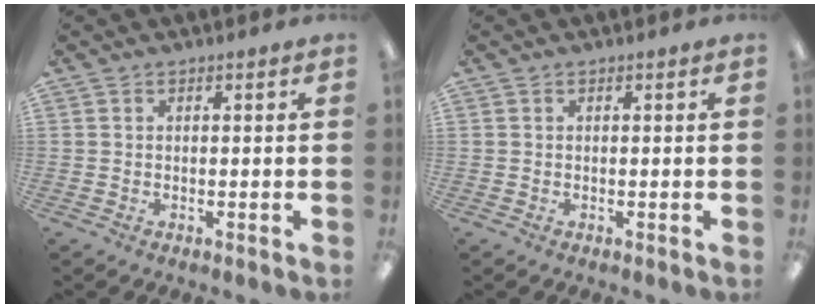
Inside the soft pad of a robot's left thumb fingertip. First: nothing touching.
{"total": 0.0}